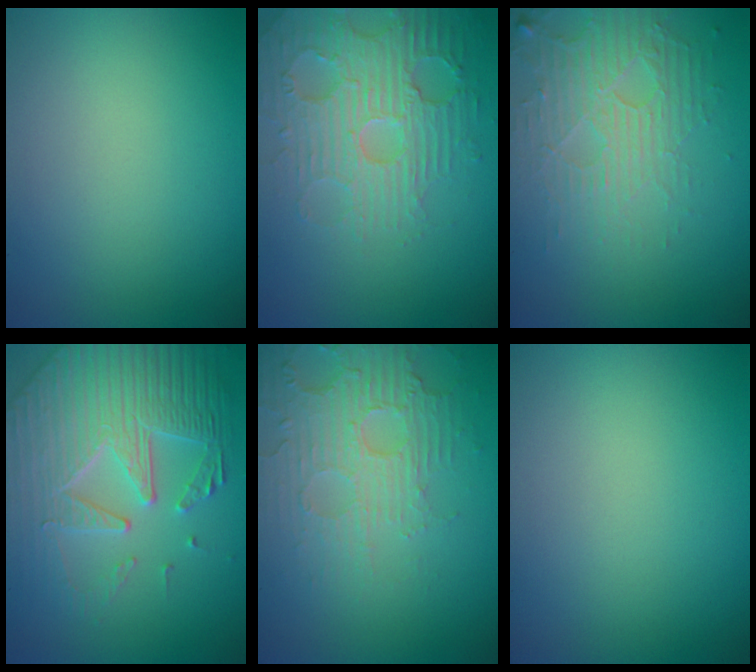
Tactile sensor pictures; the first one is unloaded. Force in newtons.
{"total": 4.5, "press": 4.5, "slide": 0.9}
{"total": 5.1, "press": 3.4, "slide": 3.8}
{"total": 7.0, "press": 5.7, "slide": 4.2}
{"total": 4.3, "press": 3.8, "slide": 2.0}
{"total": 0.0}